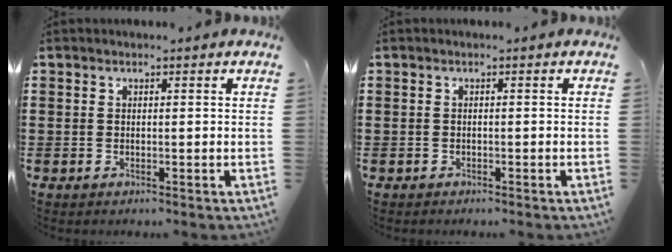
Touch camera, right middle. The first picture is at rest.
{"total": 0.5, "force": [-0.5, 0.2, 0.0], "torque": [0.000, 0.000, -0.011]}